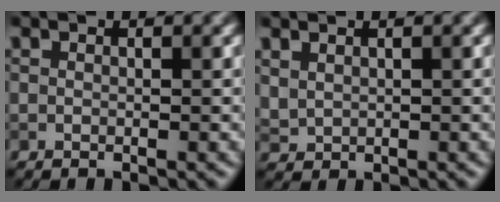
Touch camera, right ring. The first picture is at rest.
{"total": 1.0, "force": [0.8, 0.6, 0.3], "torque": [-0.008, -0.002, 0.023]}